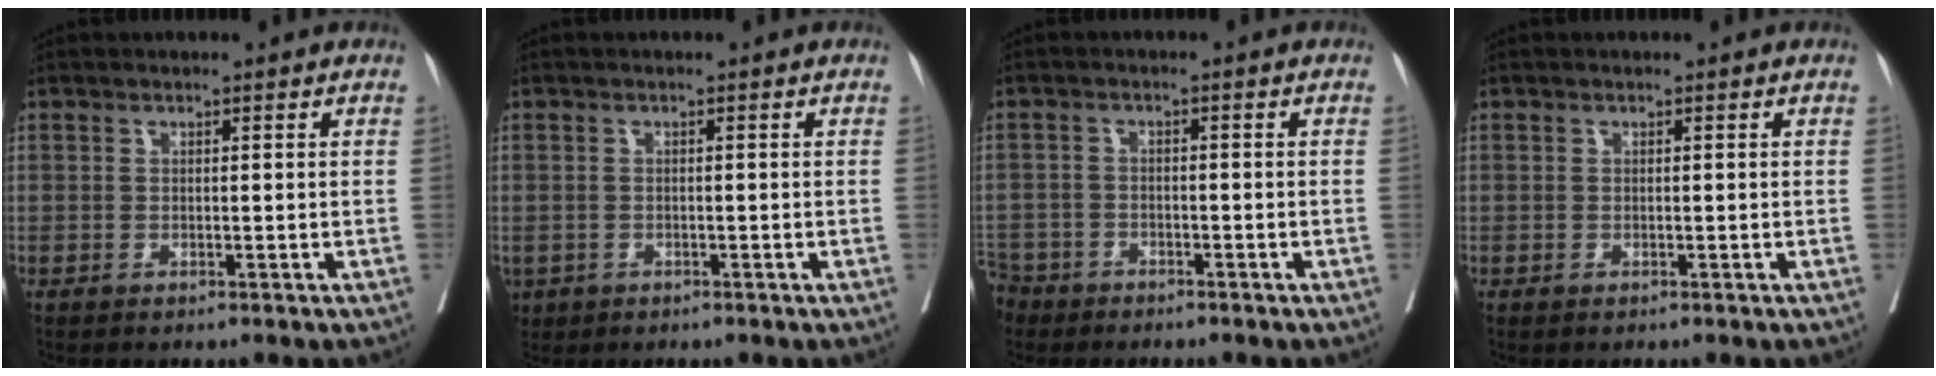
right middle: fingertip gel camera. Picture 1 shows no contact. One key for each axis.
{"total": 2.8, "fx": -1.5, "fy": 2.3, "fz": 0.9, "tx": -0.020, "ty": -0.003, "tz": -0.022}
{"total": 5.9, "fx": -4.8, "fy": 3.3, "fz": 0.6, "tx": -0.020, "ty": -0.005, "tz": -0.094}
{"total": 0.0}